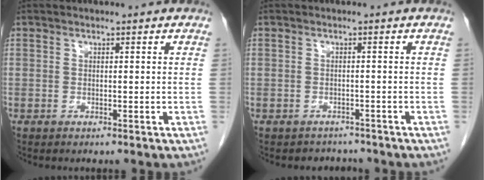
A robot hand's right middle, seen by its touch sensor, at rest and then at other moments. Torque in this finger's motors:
{"motor_torque": [0.30, -0.21, -0.06, -0.02]}